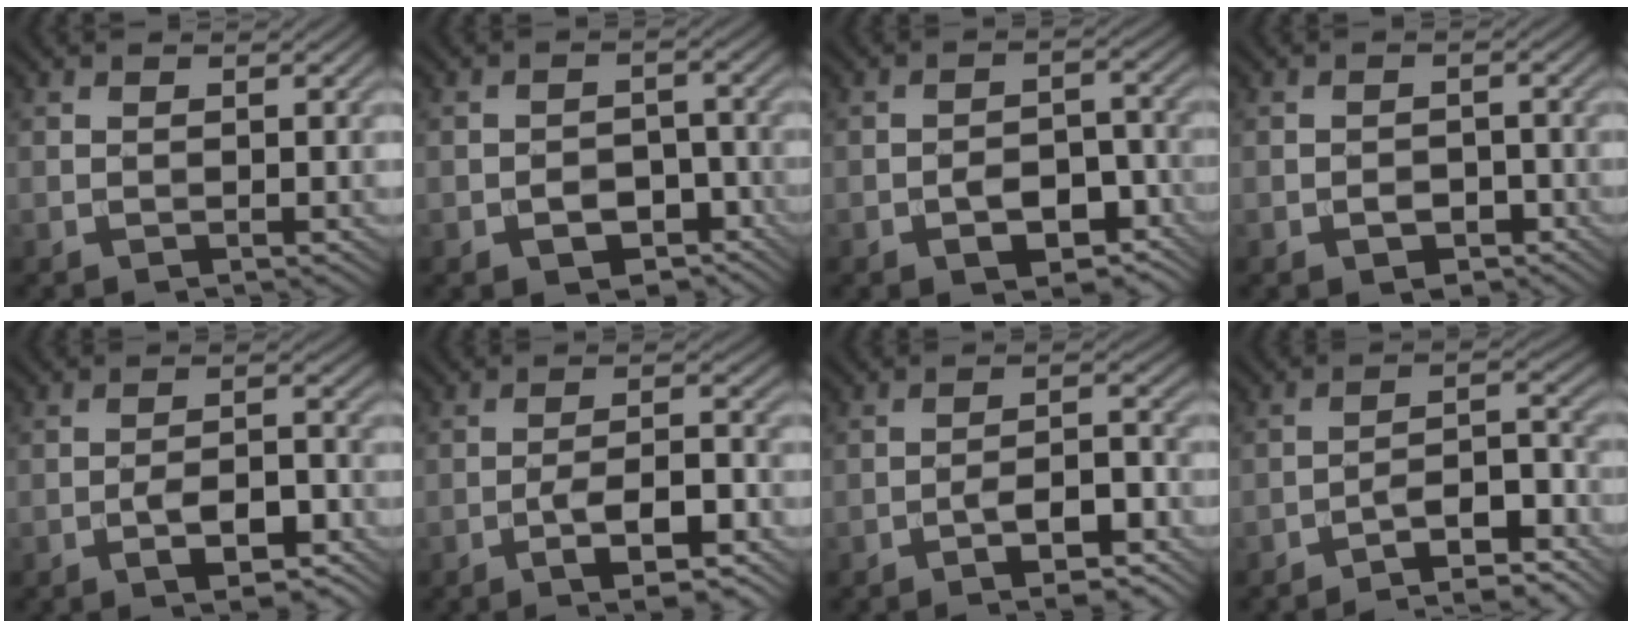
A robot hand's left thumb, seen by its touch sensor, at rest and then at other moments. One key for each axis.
{"total": 5.0, "fx": -2.5, "fy": 3.3, "fz": 2.7, "tx": -0.036, "ty": 0.000, "tz": -0.041}
{"total": 6.5, "fx": -3.1, "fy": 3.8, "fz": 4.3, "tx": -0.060, "ty": 0.001, "tz": -0.051}
{"total": 2.4, "fx": -1.2, "fy": 1.6, "fz": 1.2, "tx": -0.018, "ty": 0.002, "tz": -0.019}
{"total": 6.0, "fx": -3.2, "fy": 2.1, "fz": 4.7, "tx": -0.074, "ty": 0.008, "tz": -0.052}
{"total": 7.1, "fx": -3.7, "fy": 1.9, "fz": 5.8, "tx": -0.095, "ty": 0.009, "tz": -0.061}
{"total": 6.6, "fx": -3.8, "fy": 2.0, "fz": 4.9, "tx": -0.075, "ty": 0.010, "tz": -0.062}
{"total": 9.7, "fx": -7.5, "fy": 2.4, "fz": 5.8, "tx": -0.084, "ty": 0.009, "tz": -0.123}